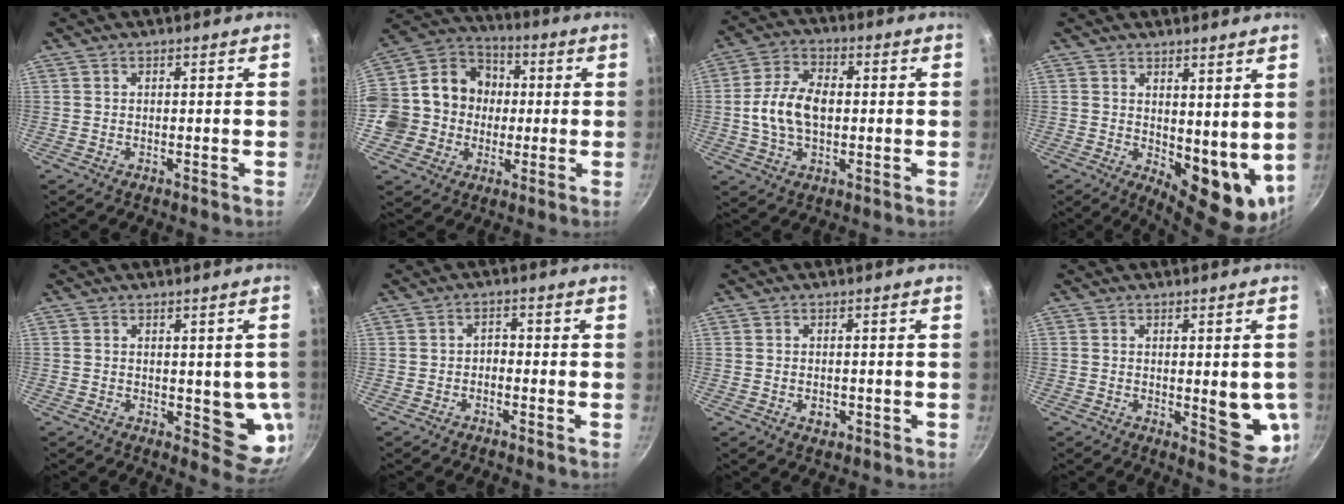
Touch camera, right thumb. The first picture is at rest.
{"total": 16.3, "force": [-0.9, 14.9, 6.6], "torque": [-0.090, 0.036, -0.025]}
{"total": 11.1, "force": [-0.2, 7.1, 8.5], "torque": [-0.147, 0.020, -0.012]}
{"total": 11.7, "force": [2.5, 5.8, 9.8], "torque": [-0.104, -0.038, 0.048]}
{"total": 8.5, "force": [-0.6, 4.1, 7.4], "torque": [-0.056, -0.021, -0.006]}
{"total": 1.9, "force": [-0.9, 1.3, 1.1], "torque": [-0.014, 0.015, -0.018]}
{"total": 2.5, "force": [-0.8, 1.7, 1.6], "torque": [-0.020, 0.004, -0.009]}
{"total": 9.5, "force": [-0.6, 3.5, 8.8], "torque": [-0.087, -0.024, -0.005]}